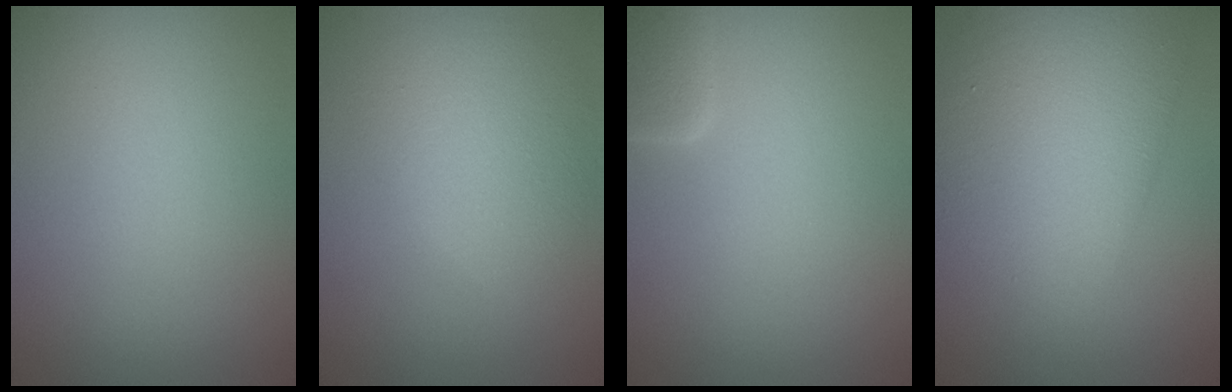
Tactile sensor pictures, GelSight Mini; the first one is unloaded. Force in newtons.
{"total": 3.7, "press": 3.7, "slide": 0.2}
{"total": 2.5, "press": 2.5, "slide": 0.2}
{"total": 6.8, "press": 6.8, "slide": 0.2}